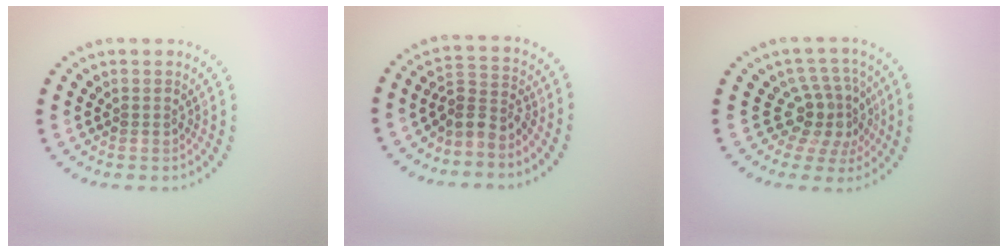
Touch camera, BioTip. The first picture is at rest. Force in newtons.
{"total": 2.7, "press": 2.1, "slide": 1.8}
{"total": 4.1, "press": 3.1, "slide": 2.7}